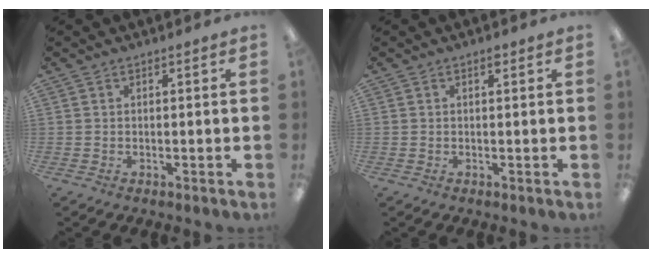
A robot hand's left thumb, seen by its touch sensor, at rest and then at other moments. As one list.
[{"total": 0.9, "force": [0.6, 0.2, 0.6], "torque": [-0.014, 0.001, 0.011]}]